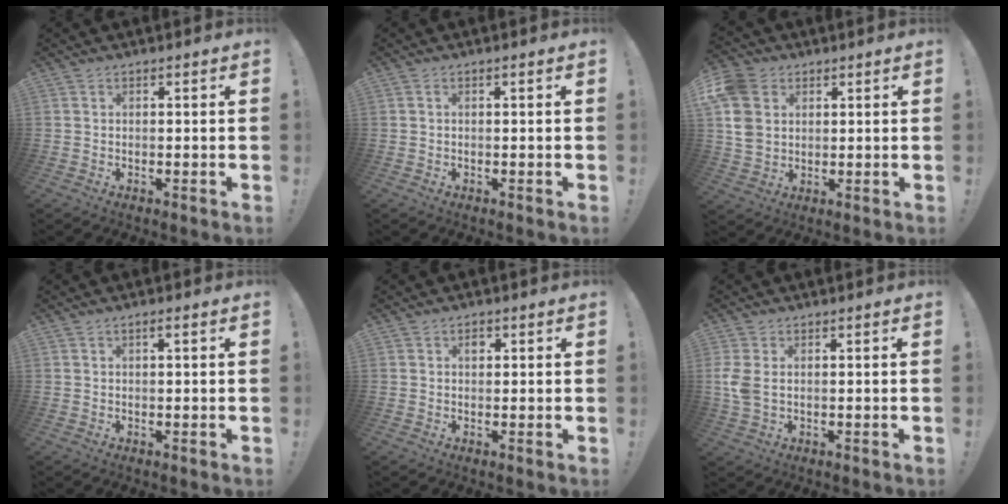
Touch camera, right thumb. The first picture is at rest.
{"total": 0.8, "force": [-0.2, -0.1, 0.8], "torque": [-0.015, -0.001, -0.003]}
{"total": 11.3, "force": [3.2, 9.2, 5.7], "torque": [-0.119, -0.012, 0.064]}
{"total": 1.2, "force": [0.3, 0.0, 1.1], "torque": [-0.020, 0.000, 0.002]}
{"total": 1.4, "force": [0.4, 1.2, 0.7], "torque": [0.007, -0.004, 0.002]}
{"total": 4.9, "force": [0.9, 3.0, 3.7], "torque": [-0.078, 0.001, 0.017]}